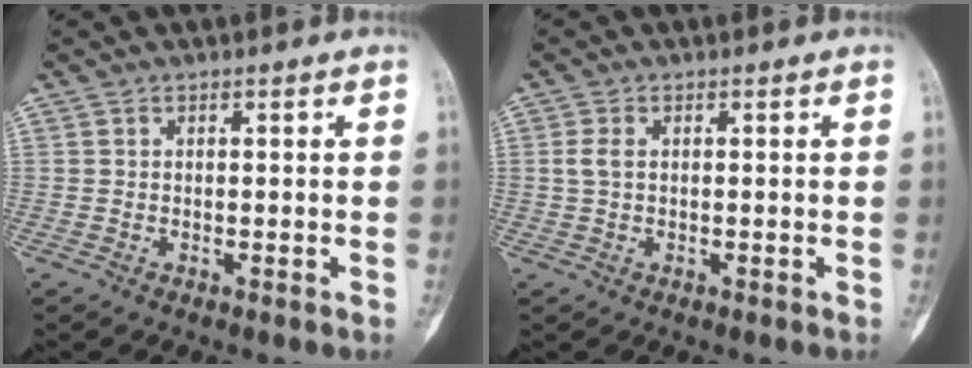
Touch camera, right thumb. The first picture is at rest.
{"total": 2.2, "force": [0.4, 1.3, 1.8], "torque": [-0.047, 0.005, 0.008]}